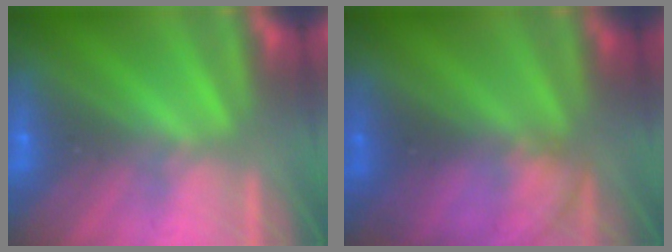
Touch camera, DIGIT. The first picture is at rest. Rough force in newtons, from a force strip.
{"total": 2.3}